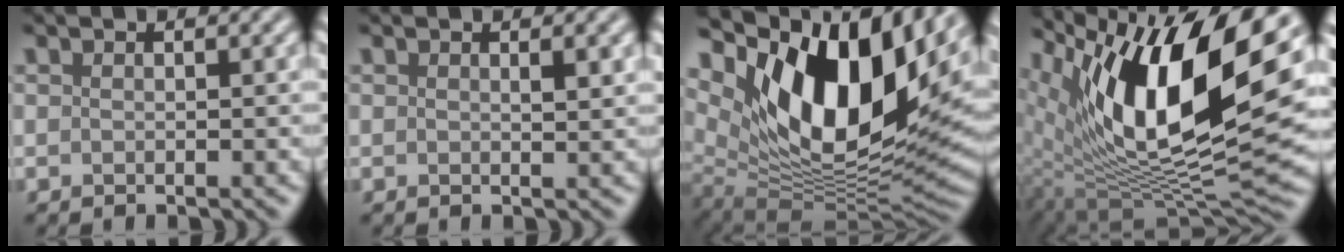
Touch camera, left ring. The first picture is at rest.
{"total": 0.9, "force": [0.5, 0.2, 0.8], "torque": [-0.011, -0.002, 0.008]}
{"total": 15.3, "force": [6.7, 7.2, 11.8], "torque": [-0.196, 0.003, 0.118]}
{"total": 15.7, "force": [6.4, 5.7, 13.2], "torque": [-0.217, -0.006, 0.113]}